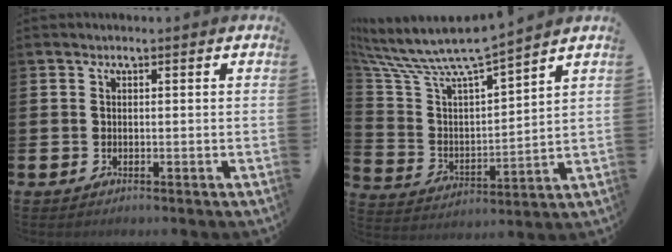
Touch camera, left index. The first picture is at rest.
{"total": 8.6, "force": [7.9, 1.1, 3.2], "torque": [-0.106, -0.059, 0.132]}